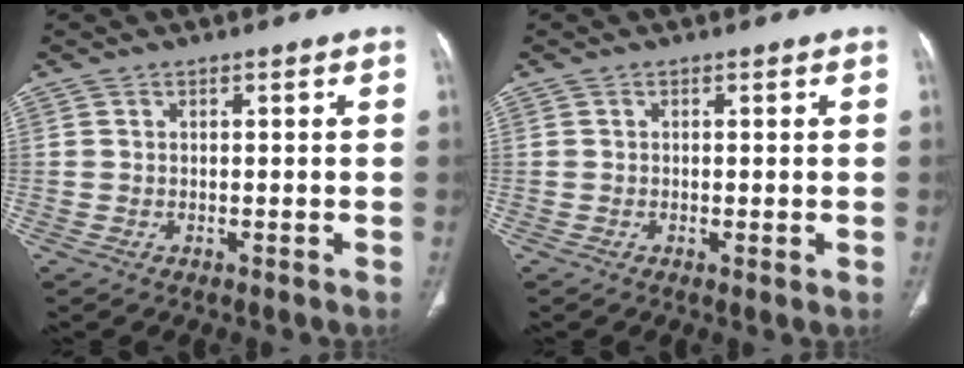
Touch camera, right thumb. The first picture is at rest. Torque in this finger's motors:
{"motor_torque": [-0.13, 0.14, -0.27, 0.02, -0.03]}